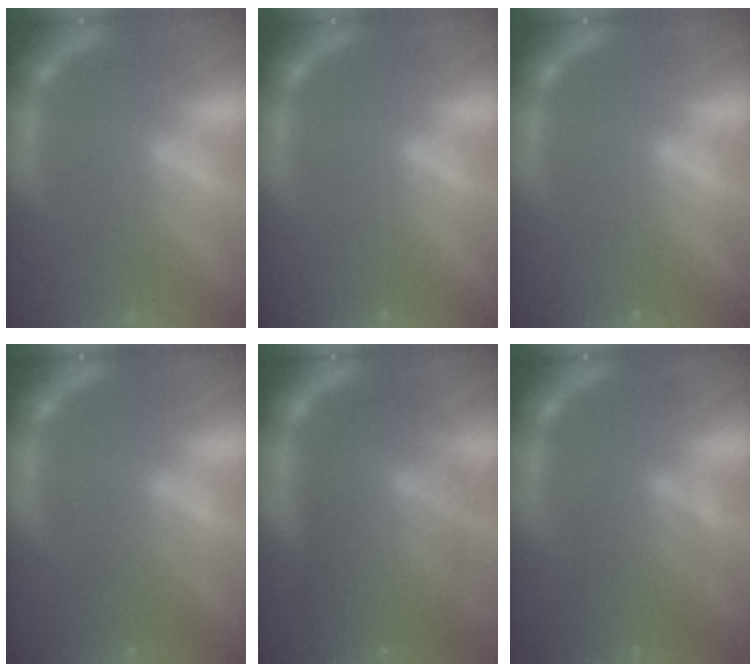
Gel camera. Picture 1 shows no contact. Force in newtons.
{"total": 0.0}
{"total": 0.0}
{"total": 2.4}
{"total": 9.1}
{"total": 4.0}